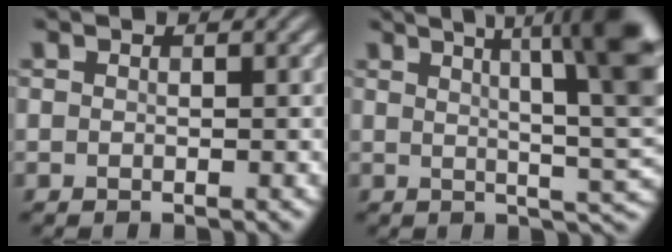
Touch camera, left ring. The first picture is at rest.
{"total": 12.5, "force": [4.9, 3.6, 11.0], "torque": [-0.118, 0.025, 0.057]}